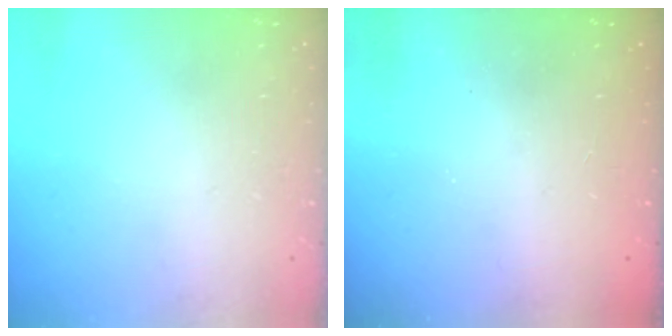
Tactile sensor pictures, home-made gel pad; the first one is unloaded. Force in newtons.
{"total": 2.4, "press": 2.3, "slide": 0.8}